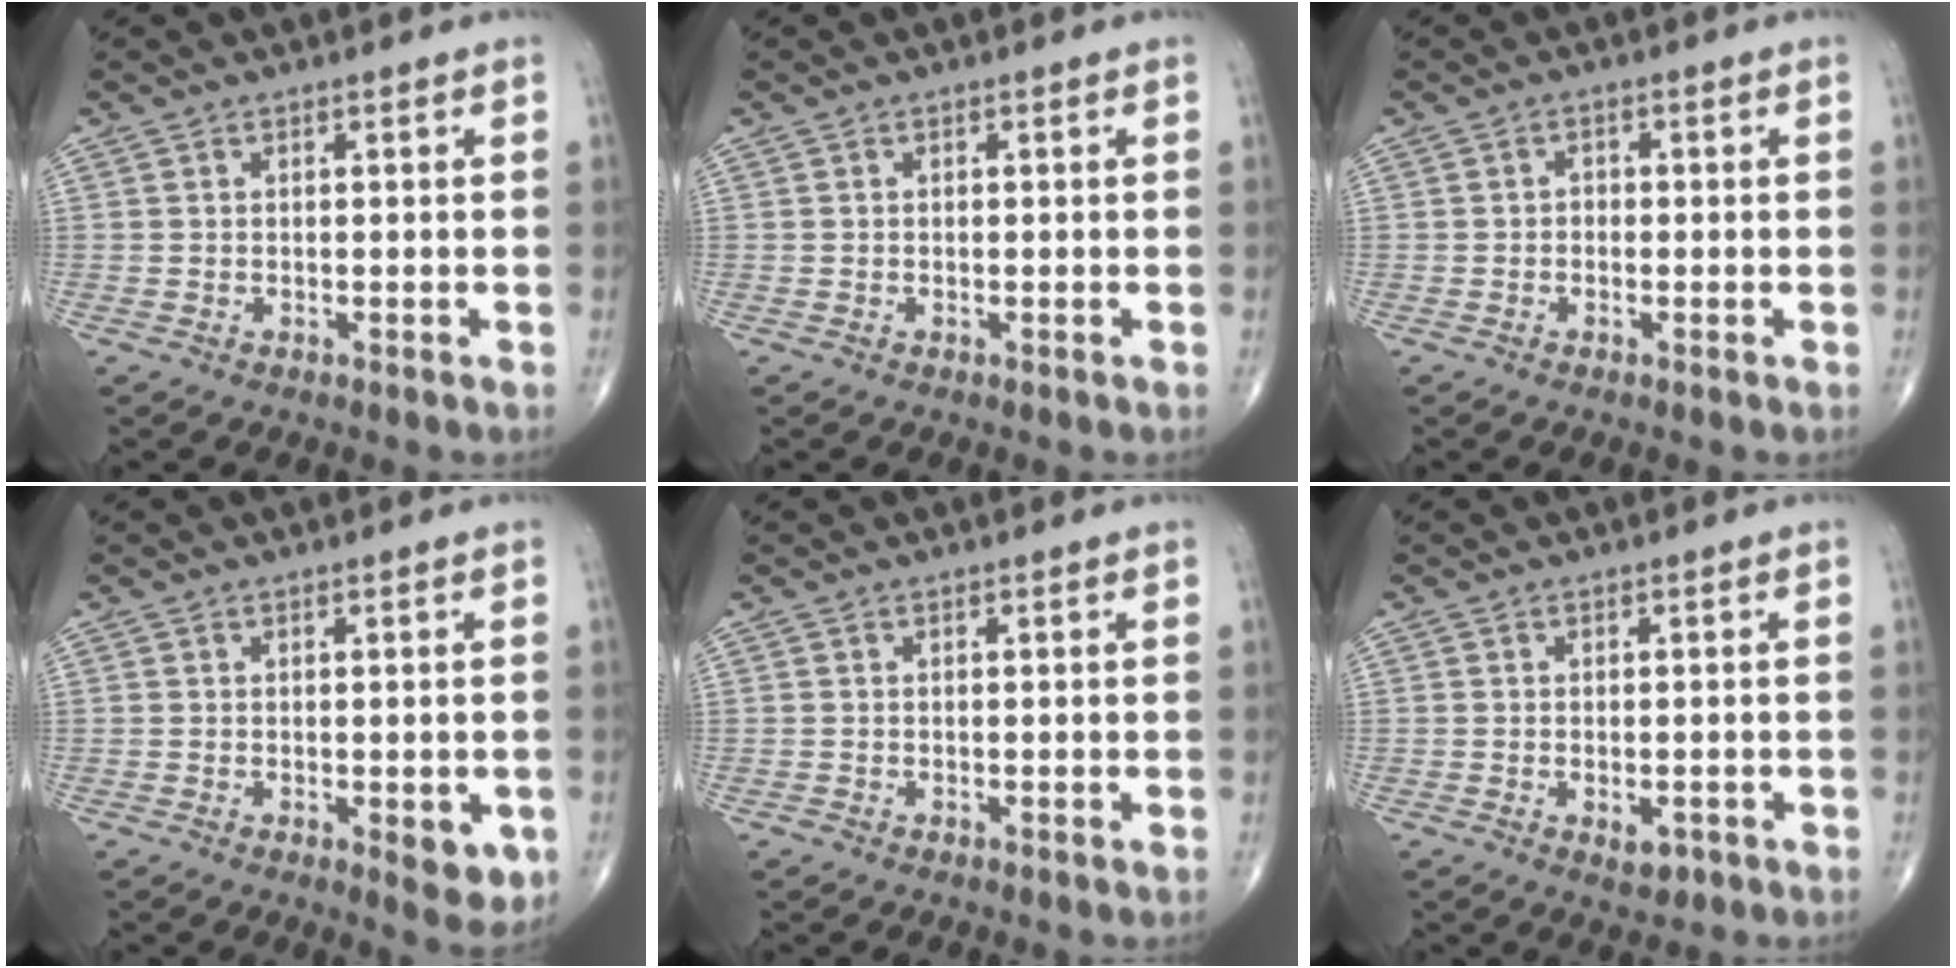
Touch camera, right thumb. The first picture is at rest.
{"total": 0.0}
{"total": 1.3, "force": [-0.4, 1.1, 0.6], "torque": [0.001, 0.006, -0.010]}
{"total": 5.1, "force": [-1.3, 2.2, 4.4], "torque": [-0.038, -0.009, -0.012]}
{"total": 0.0}
{"total": 2.6, "force": [-1.0, 1.4, 1.9], "torque": [-0.024, 0.000, -0.010]}